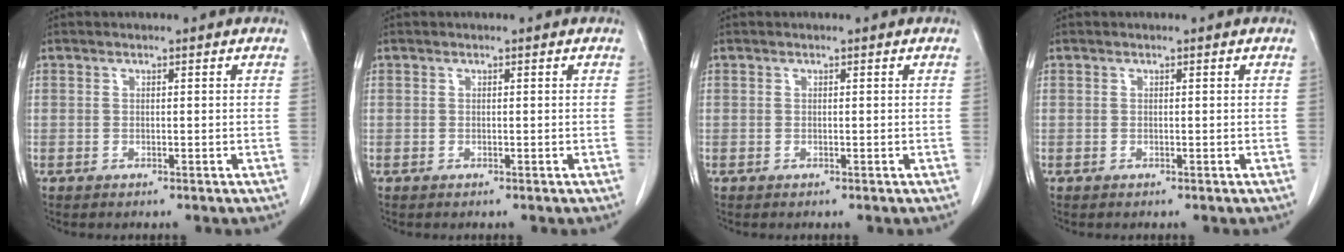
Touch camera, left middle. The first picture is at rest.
{"total": 0.0}
{"total": 0.0}
{"total": 0.0}